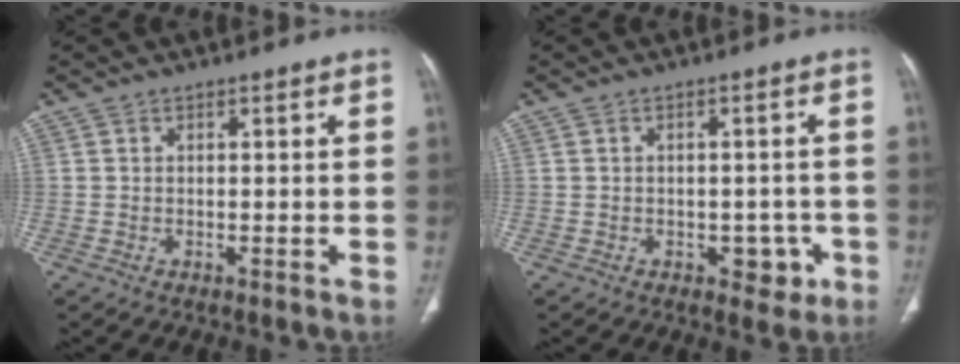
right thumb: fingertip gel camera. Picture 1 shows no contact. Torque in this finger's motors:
{"motor_torque": [0.54, 0.15, -0.27, 0.09, -0.01]}